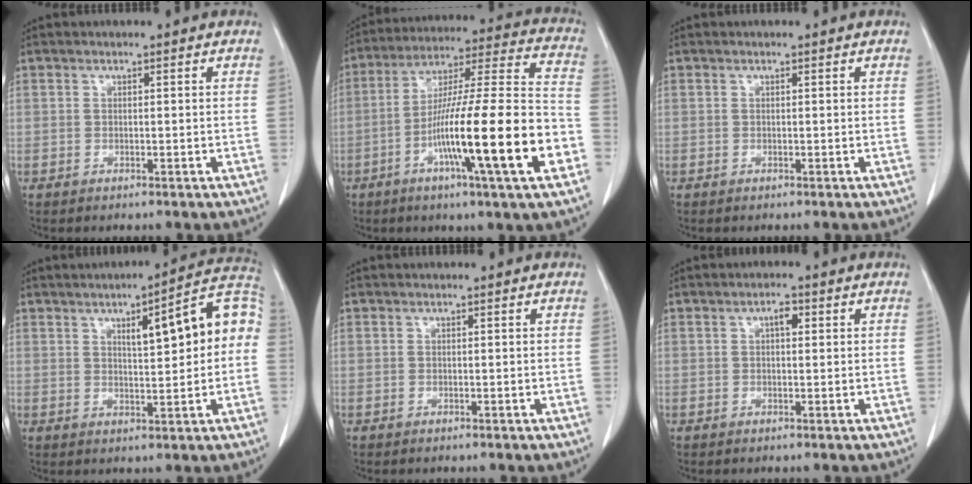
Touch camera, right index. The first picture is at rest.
{"total": 21.8, "force": [-7.4, 0.5, 20.5], "torque": [-0.321, -0.012, -0.127]}
{"total": 0.0}
{"total": 11.7, "force": [2.1, 2.4, 11.3], "torque": [-0.149, 0.036, 0.025]}
{"total": 0.0}
{"total": 1.9, "force": [0.6, 0.7, 1.6], "torque": [-0.027, 0.003, 0.007]}